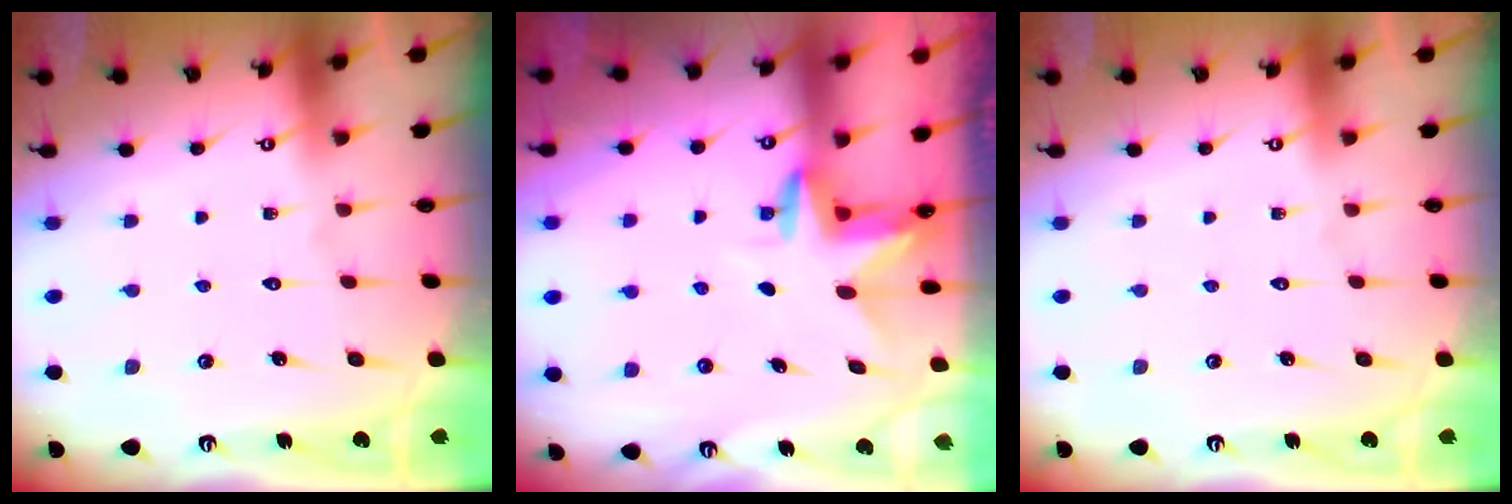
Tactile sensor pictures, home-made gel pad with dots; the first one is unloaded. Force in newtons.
{"total": 3.1, "press": 3.1, "slide": 0.3}
{"total": 0.0}